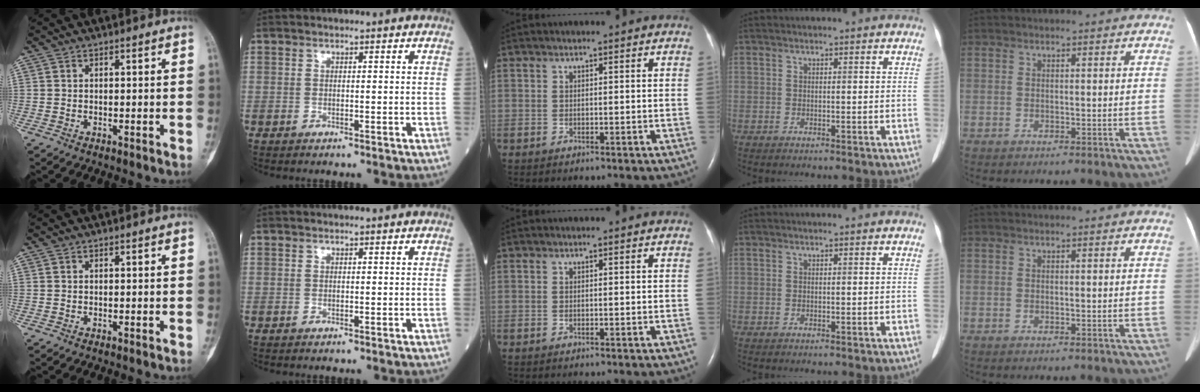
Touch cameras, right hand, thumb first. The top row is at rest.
{}